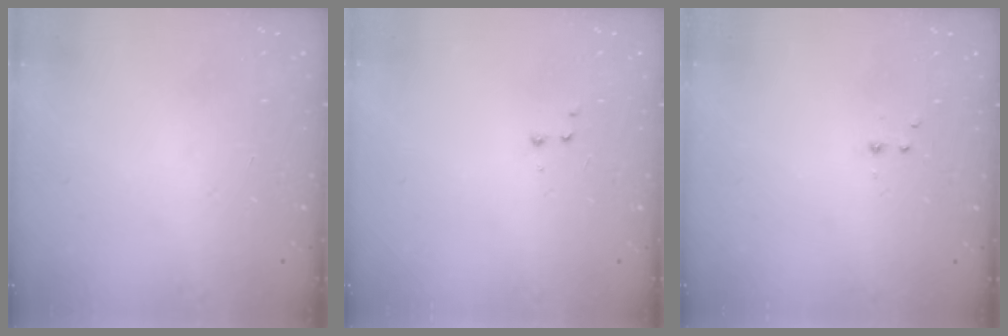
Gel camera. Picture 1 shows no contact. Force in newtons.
{"total": 2.6, "press": 2.5, "slide": 0.6}
{"total": 2.2, "press": 1.9, "slide": 1.0}